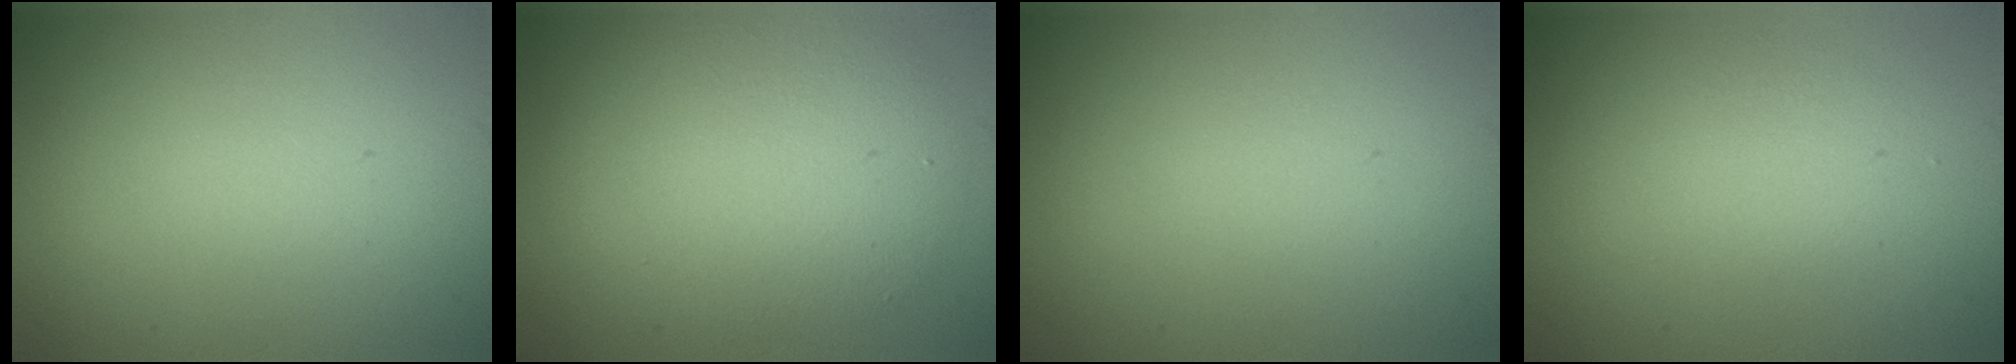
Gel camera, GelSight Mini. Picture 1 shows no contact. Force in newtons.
{"total": 6.8, "press": 6.8, "slide": 0.5}
{"total": 0.0}
{"total": 1.9, "press": 1.9, "slide": 0.1}